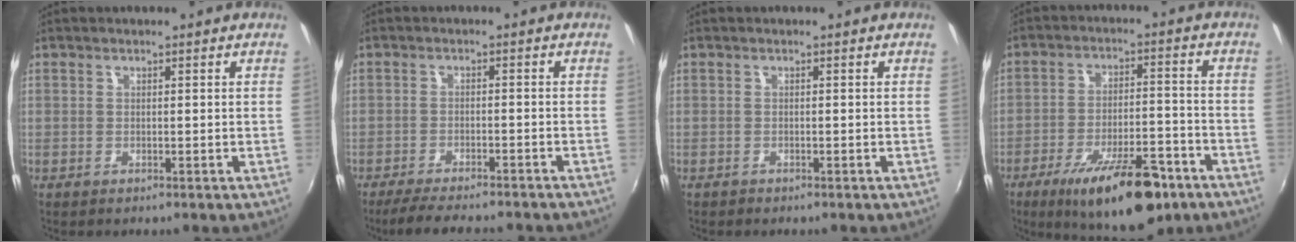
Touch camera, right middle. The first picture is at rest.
{"total": 10.9, "force": [-9.5, 1.5, 5.1], "torque": [-0.110, -0.021, -0.143]}
{"total": 0.5, "force": [-0.4, 0.3, 0.0], "torque": [-0.001, -0.002, -0.009]}
{"total": 17.7, "force": [-11.4, 5.5, 12.4], "torque": [-0.209, -0.021, -0.168]}